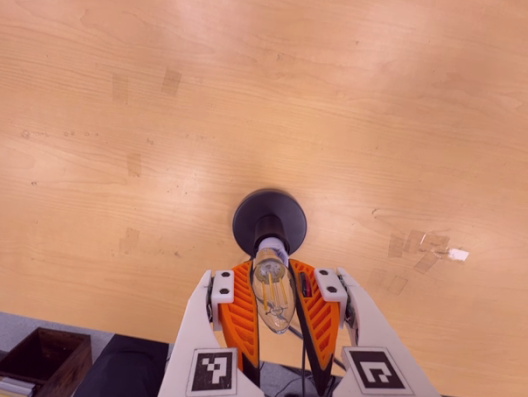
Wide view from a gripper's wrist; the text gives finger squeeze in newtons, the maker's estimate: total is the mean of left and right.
{"total": 20.9, "left": 21.8, "right": 20.0}